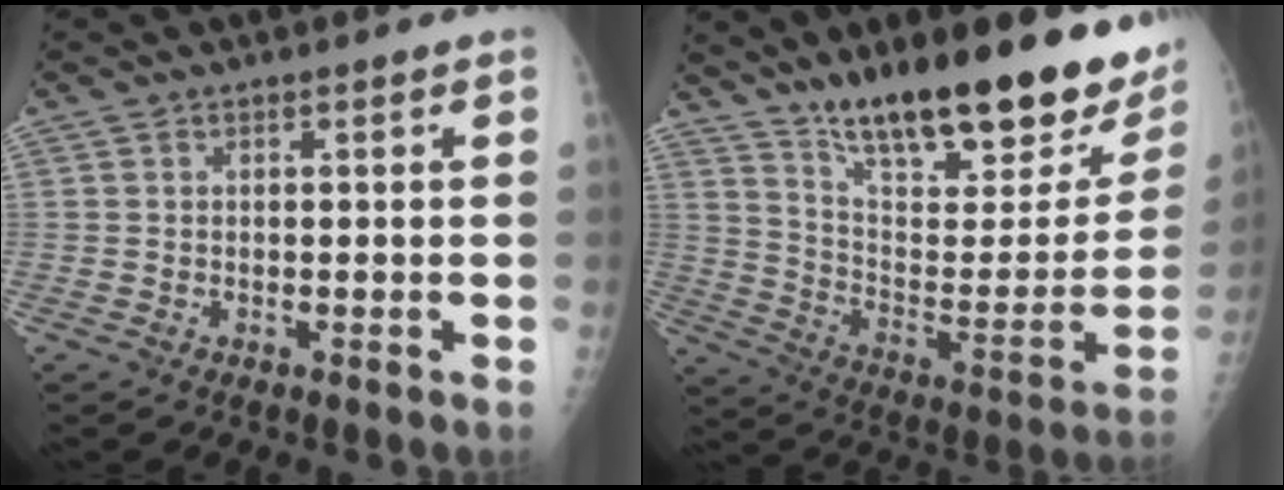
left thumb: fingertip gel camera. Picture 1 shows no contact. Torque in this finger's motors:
{"motor_torque": [1.24, 0.23, 1.42, -1.35, 0.10]}